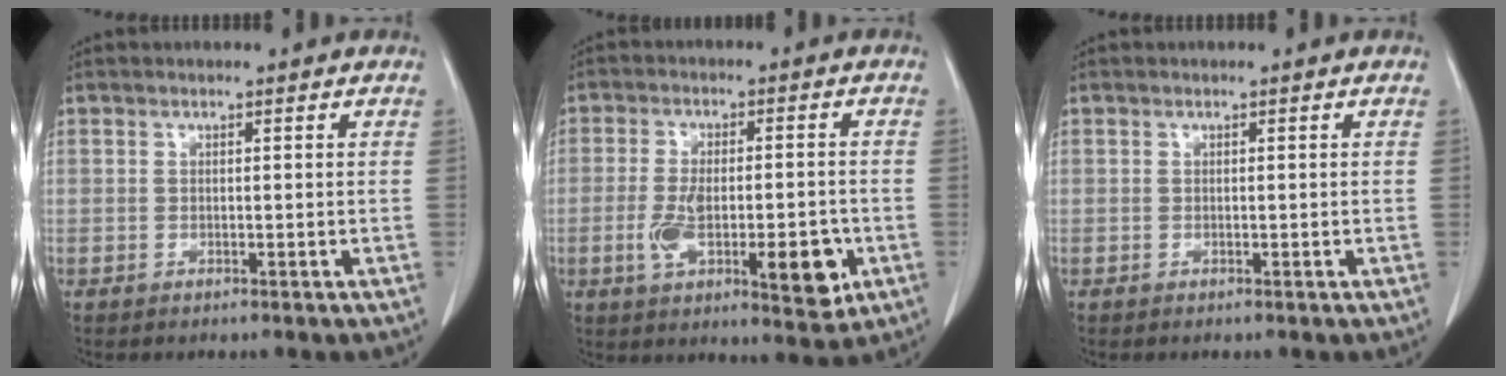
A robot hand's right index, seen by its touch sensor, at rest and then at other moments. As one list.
[{"total": 12.6, "force": [-3.7, 4.0, 11.4], "torque": [-0.181, -0.002, -0.046]}, {"total": 0.0}]